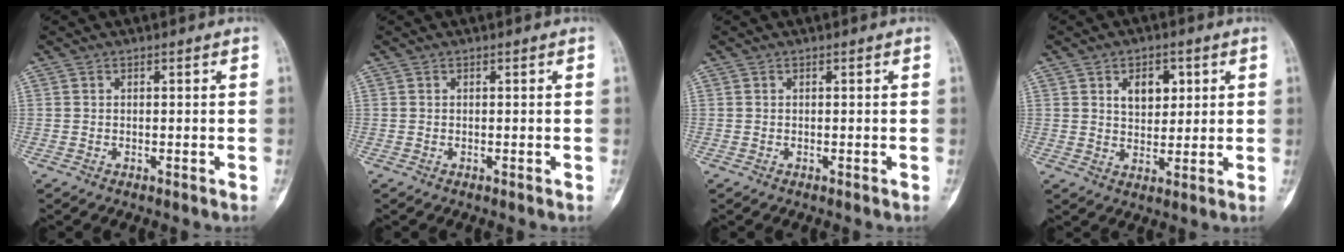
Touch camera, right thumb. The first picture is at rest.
{"total": 0.0}
{"total": 0.0}
{"total": 6.4, "force": [2.3, 4.3, 4.2], "torque": [-0.038, -0.012, 0.038]}